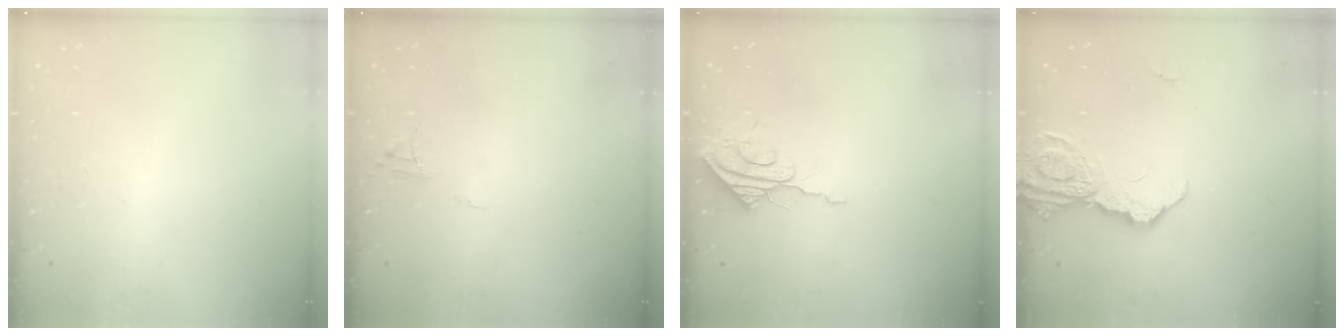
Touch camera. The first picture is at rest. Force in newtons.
{"total": 4.9, "press": 4.9, "slide": 0.5}
{"total": 8.5, "press": 8.5, "slide": 0.5}
{"total": 13.2, "press": 13.1, "slide": 1.5}